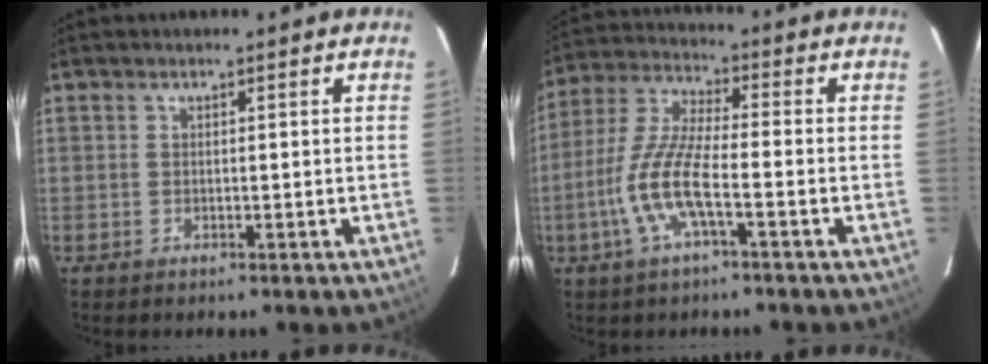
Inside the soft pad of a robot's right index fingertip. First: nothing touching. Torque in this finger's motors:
{"motor_torque": [1.20, -0.76, 0.82, 0.21]}